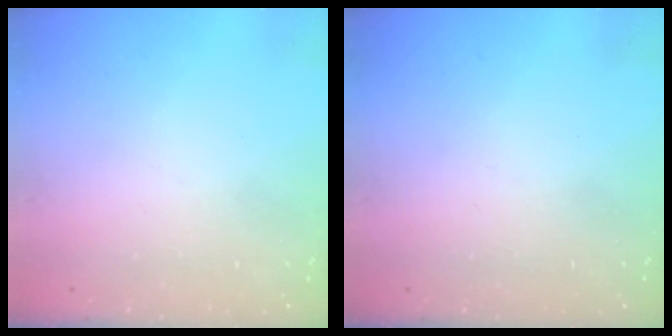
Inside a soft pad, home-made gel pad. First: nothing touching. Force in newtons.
{"total": 0.0}